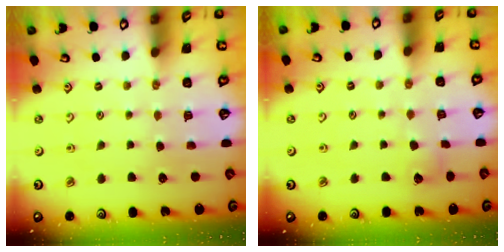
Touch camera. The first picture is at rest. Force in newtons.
{"total": 3.4, "press": 3.3, "slide": 0.4}